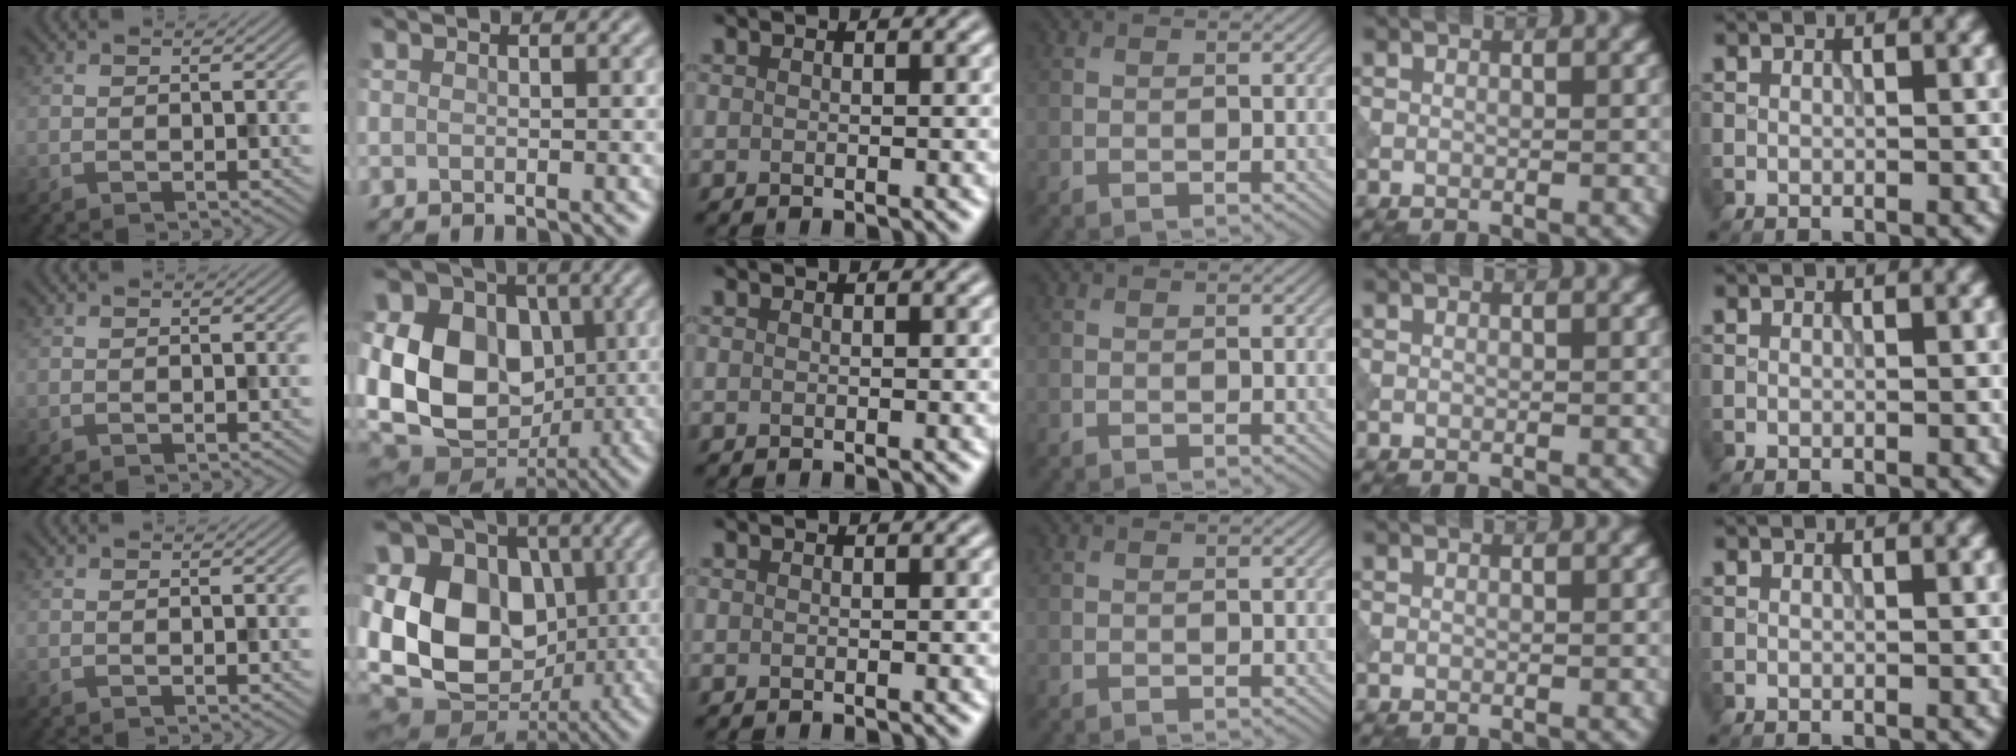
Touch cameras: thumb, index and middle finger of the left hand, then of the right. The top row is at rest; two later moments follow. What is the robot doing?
{"motion": "press", "object": "tv remote"}